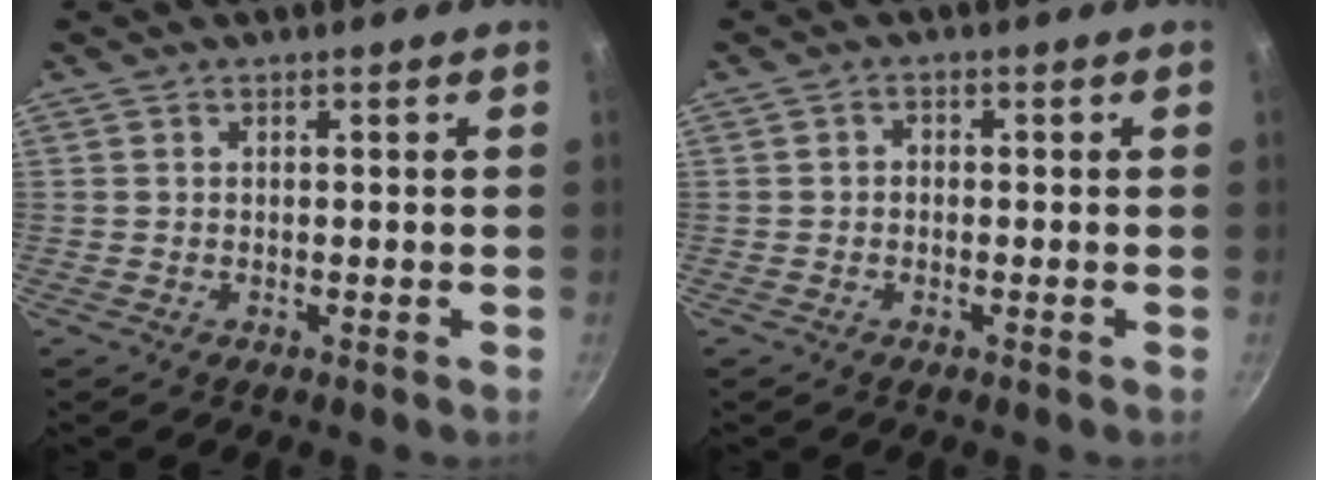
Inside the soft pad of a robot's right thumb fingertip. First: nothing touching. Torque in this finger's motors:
{"motor_torque": [-0.36, 0.13, 0.08, 0.27, -0.08]}